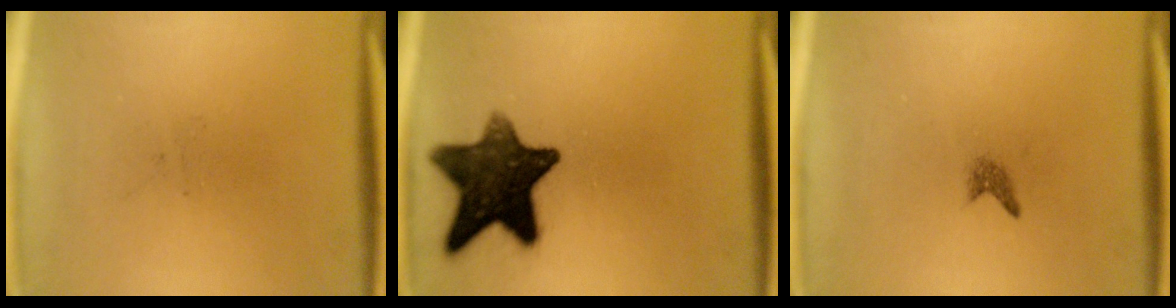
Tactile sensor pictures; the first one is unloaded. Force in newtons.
{"total": 13.5}
{"total": 0.9}